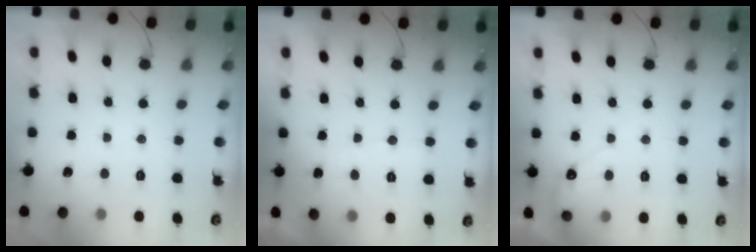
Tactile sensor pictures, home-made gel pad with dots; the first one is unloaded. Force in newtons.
{"total": 3.8, "press": 3.8, "slide": 0.2}
{"total": 2.8, "press": 2.8, "slide": 0.1}